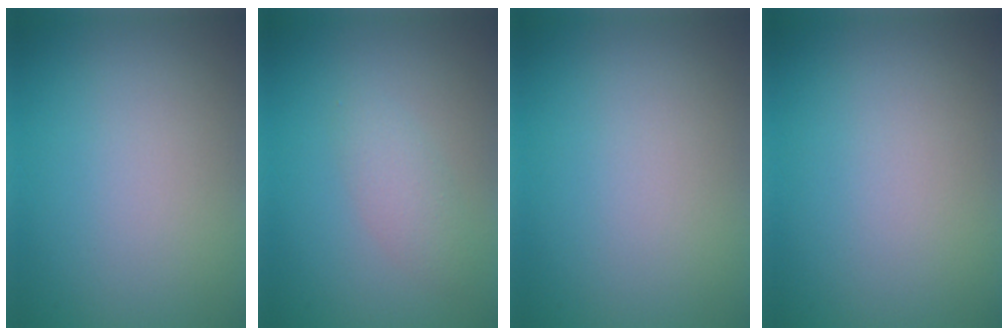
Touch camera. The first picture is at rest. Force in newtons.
{"total": 1.9, "press": 1.9, "slide": 0.1}
{"total": 0.0}
{"total": 0.0}